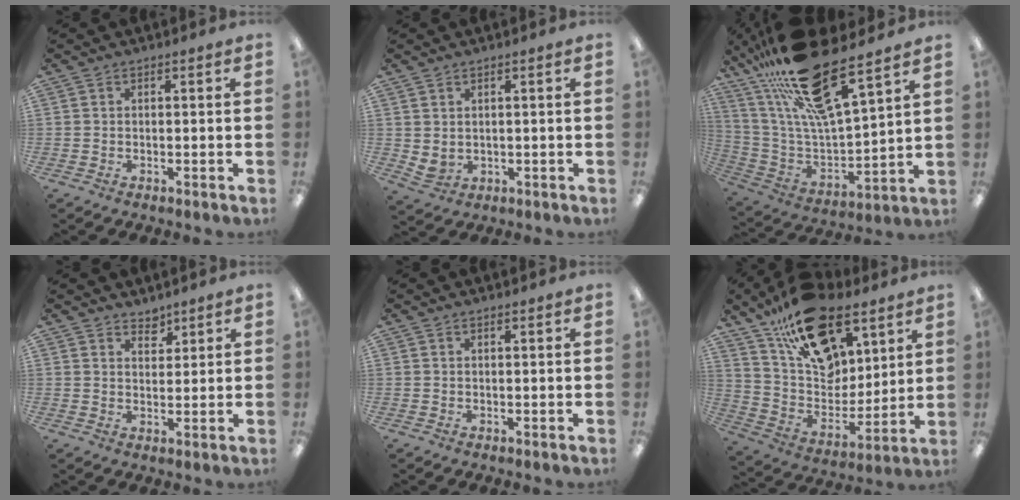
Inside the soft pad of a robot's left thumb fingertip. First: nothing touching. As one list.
[{"total": 2.5, "force": [1.5, 1.6, 1.3], "torque": [-0.027, -0.004, 0.030]}, {"total": 22.7, "force": [17.0, 5.7, 13.9], "torque": [-0.259, -0.104, 0.292]}, {"total": 3.3, "force": [3.0, 1.2, 0.3], "torque": [0.006, -0.024, 0.055]}, {"total": 0.7, "force": [0.5, 0.1, 0.4], "torque": [-0.009, 0.001, 0.009]}, {"total": 21.7, "force": [13.7, 12.0, 11.8], "torque": [-0.194, -0.077, 0.248]}]